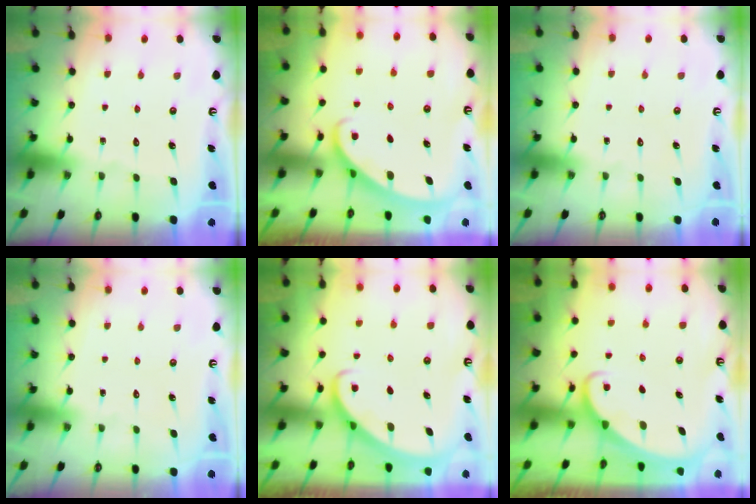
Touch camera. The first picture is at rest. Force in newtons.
{"total": 1.9, "press": 1.9, "slide": 0.1}
{"total": 0.0}
{"total": 0.0}
{"total": 2.9, "press": 2.9, "slide": 0.2}
{"total": 1.9, "press": 1.9, "slide": 0.1}